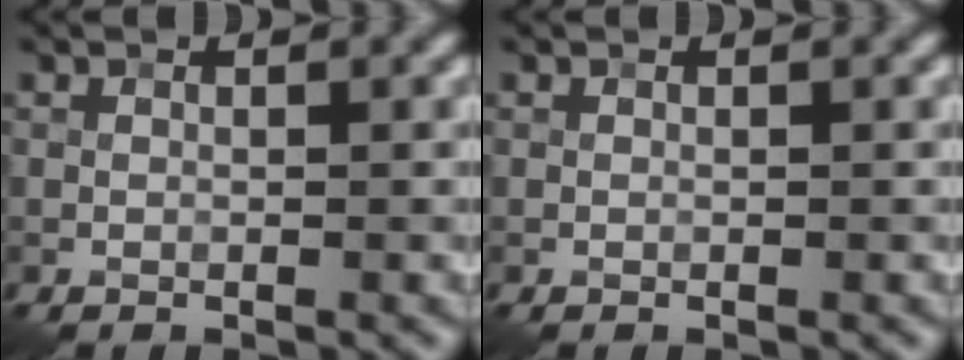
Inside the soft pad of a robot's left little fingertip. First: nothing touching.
{"total": 0.0}